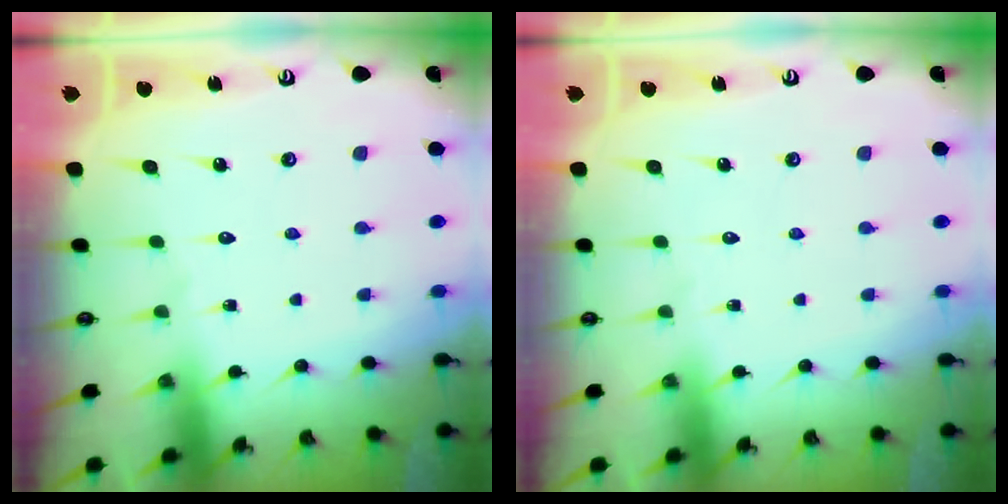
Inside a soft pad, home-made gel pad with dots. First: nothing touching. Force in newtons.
{"total": 0.0}